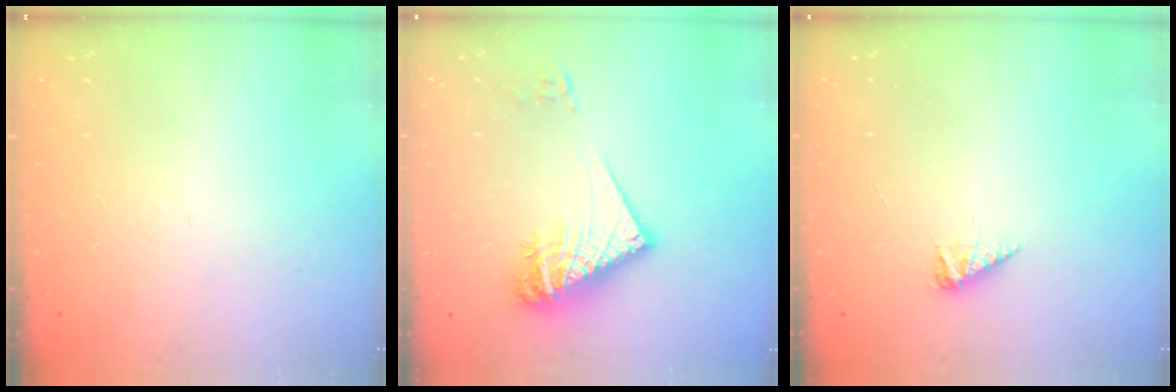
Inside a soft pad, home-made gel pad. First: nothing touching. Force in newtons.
{"total": 14.1, "press": 14.1, "slide": 1.2}
{"total": 2.5, "press": 2.5, "slide": 0.4}